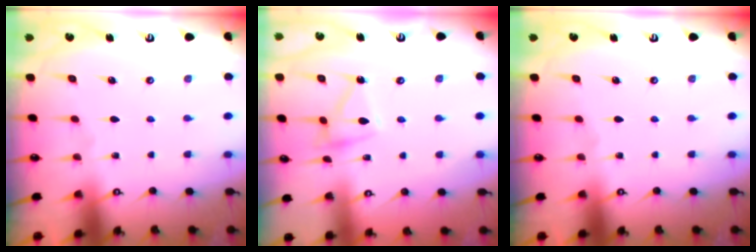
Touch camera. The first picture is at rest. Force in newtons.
{"total": 8.7, "press": 8.7, "slide": 0.3}
{"total": 0.0}